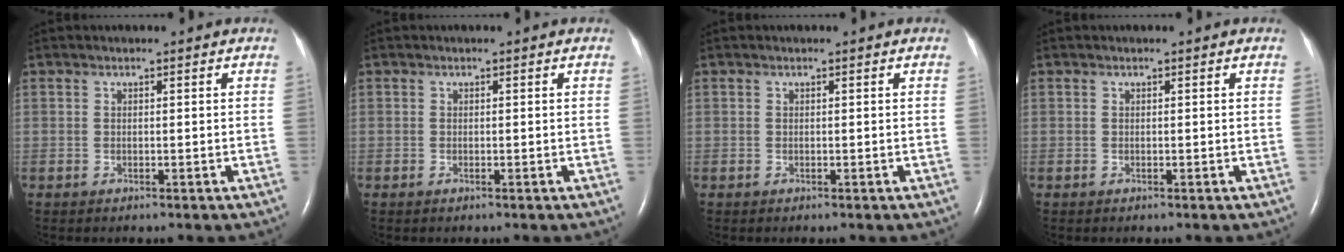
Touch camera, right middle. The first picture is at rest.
{"total": 0.0}
{"total": 0.0}
{"total": 0.0}